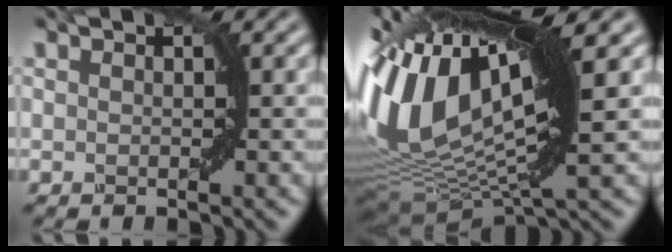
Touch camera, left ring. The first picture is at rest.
{"total": 15.6, "force": [2.4, 6.5, 14.0], "torque": [-0.303, 0.017, 0.042]}